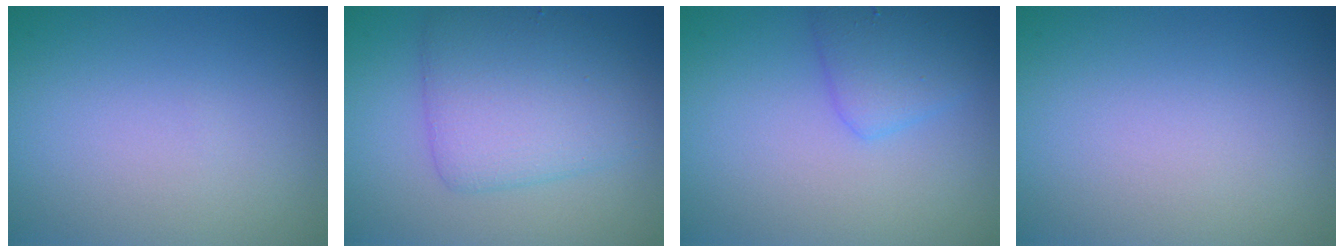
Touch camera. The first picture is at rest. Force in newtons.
{"total": 5.3, "press": 5.3, "slide": 0.2}
{"total": 2.6, "press": 2.6, "slide": 0.2}
{"total": 0.0}